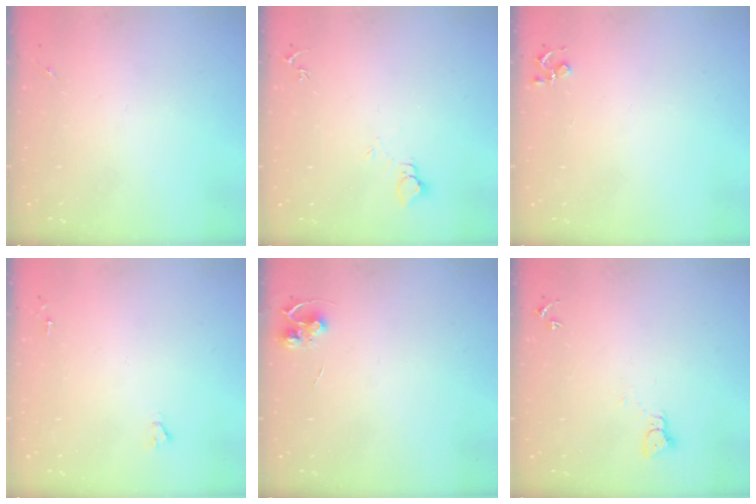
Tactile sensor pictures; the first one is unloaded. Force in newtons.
{"total": 4.0, "press": 4.0, "slide": 0.4}
{"total": 3.9, "press": 3.9, "slide": 0.5}
{"total": 1.6, "press": 1.6, "slide": 0.1}
{"total": 5.7, "press": 5.6, "slide": 0.4}
{"total": 2.2, "press": 2.2, "slide": 0.2}